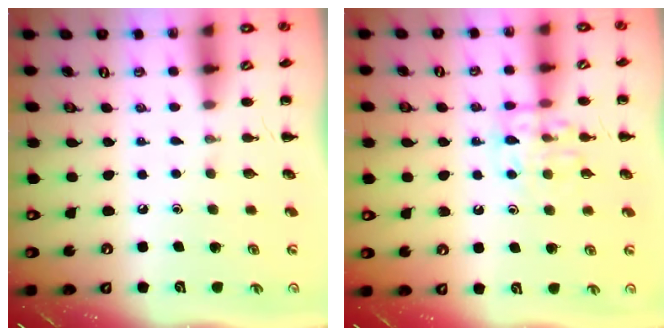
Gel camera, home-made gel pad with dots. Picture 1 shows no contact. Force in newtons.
{"total": 11.3, "press": 11.3, "slide": 0.9}